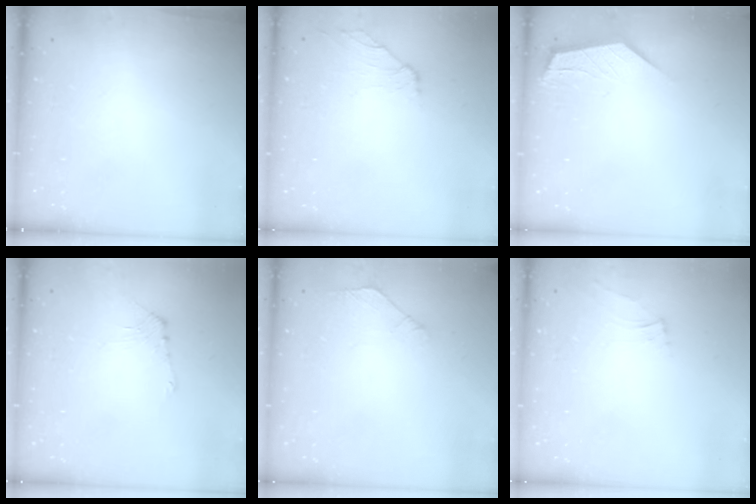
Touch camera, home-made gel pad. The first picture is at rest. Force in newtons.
{"total": 0.9, "press": 0.8, "slide": 0.5}
{"total": 2.8, "press": 2.8, "slide": 0.4}
{"total": 3.0, "press": 2.9, "slide": 0.5}
{"total": 2.1, "press": 2.1, "slide": 0.5}
{"total": 0.6, "press": 0.5, "slide": 0.4}